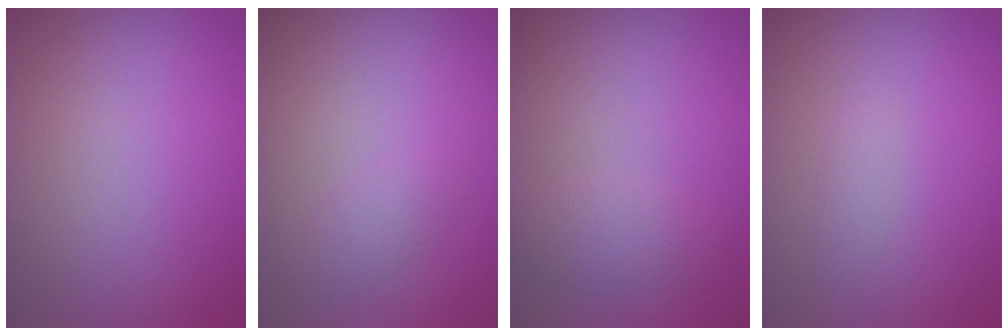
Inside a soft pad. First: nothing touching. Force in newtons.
{"total": 1.5, "press": 1.5, "slide": 0.1}
{"total": 2.0, "press": 2.0, "slide": 0.1}
{"total": 0.9, "press": 0.9, "slide": 0.1}